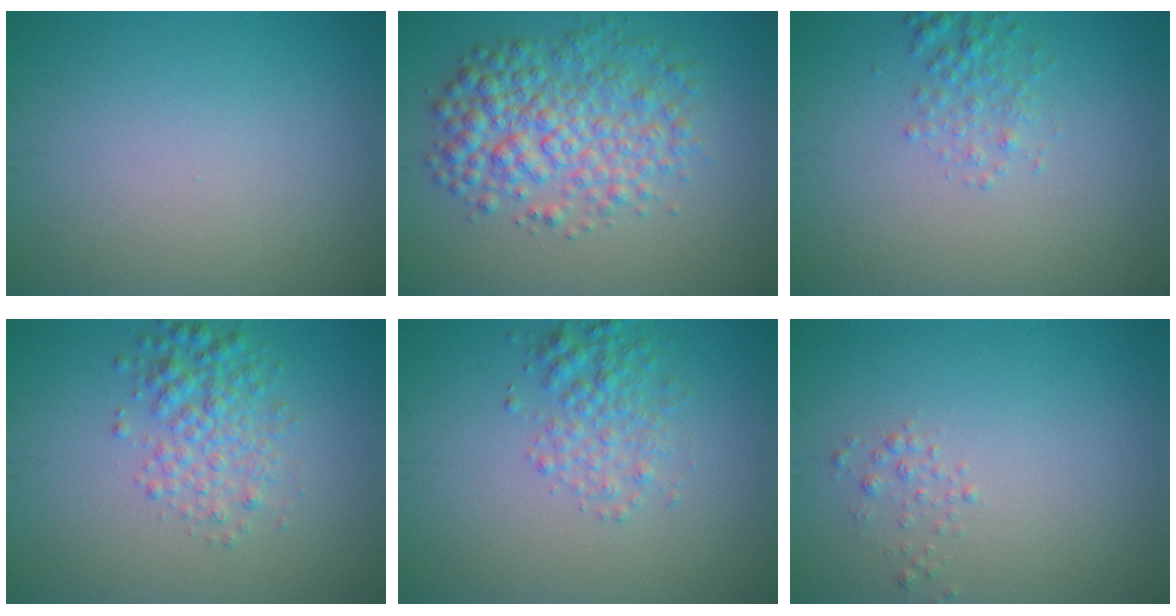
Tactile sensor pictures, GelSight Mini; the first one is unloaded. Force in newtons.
{"total": 6.1, "press": 6.0, "slide": 0.1}
{"total": 1.7, "press": 1.7, "slide": 0.1}
{"total": 3.4, "press": 3.4, "slide": 0.0}
{"total": 2.9, "press": 2.9, "slide": 0.1}
{"total": 0.9, "press": 0.9, "slide": 0.0}